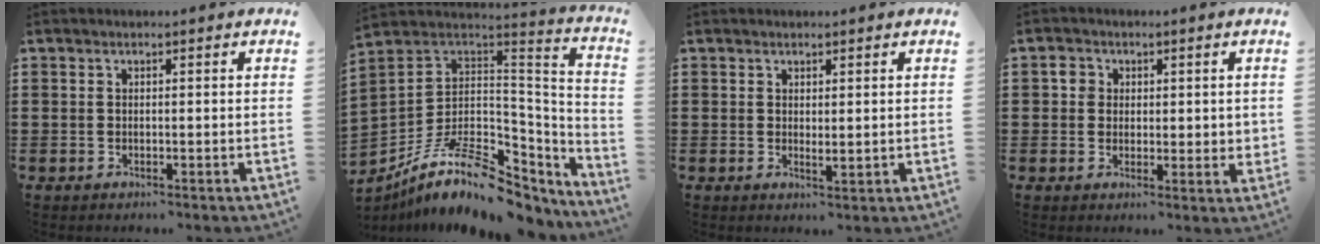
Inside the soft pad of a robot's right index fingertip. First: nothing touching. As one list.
[{"total": 12.6, "force": [-7.0, 5.9, 8.7], "torque": [-0.179, 0.011, -0.121]}, {"total": 1.2, "force": [0.9, 0.2, 0.7], "torque": [-0.015, 0.000, 0.017]}, {"total": 3.3, "force": [1.1, 2.9, 1.2], "torque": [-0.027, 0.011, 0.017]}]